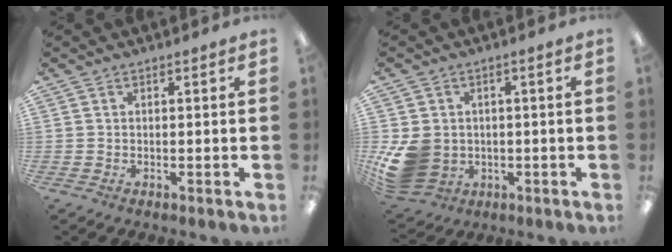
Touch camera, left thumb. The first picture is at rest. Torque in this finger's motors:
{"motor_torque": [0.52, 2.01, 0.46, -0.52, 0.45]}